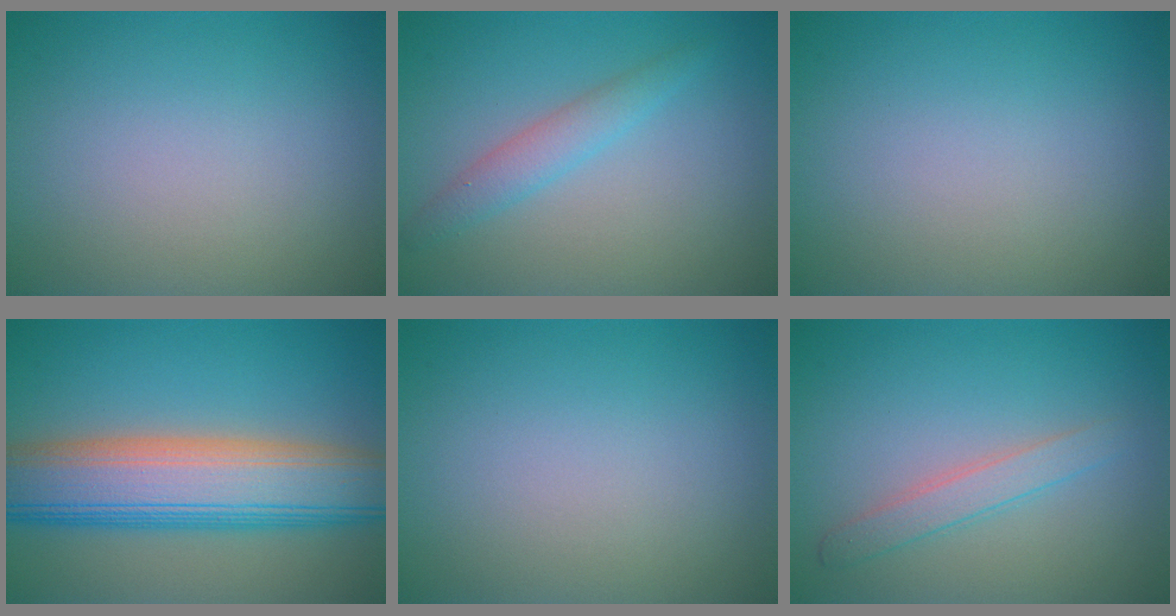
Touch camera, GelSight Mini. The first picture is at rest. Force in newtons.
{"total": 2.2, "press": 2.2, "slide": 0.1}
{"total": 0.0}
{"total": 11.0, "press": 11.0, "slide": 0.6}
{"total": 0.0}
{"total": 2.1, "press": 2.1, "slide": 0.0}